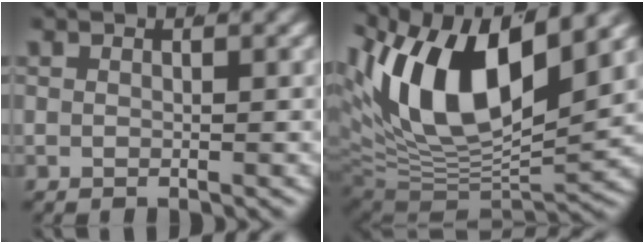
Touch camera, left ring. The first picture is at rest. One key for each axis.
{"total": 14.3, "fx": 2.9, "fy": 8.4, "fz": 11.3, "tx": -0.225, "ty": -0.024, "tz": 0.057}